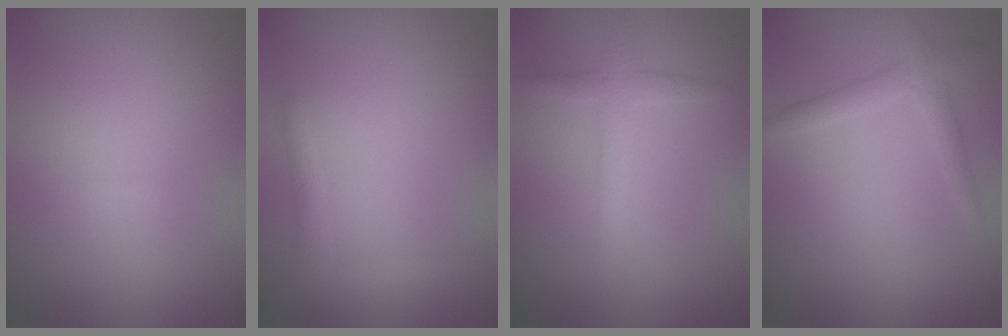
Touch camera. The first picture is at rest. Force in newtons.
{"total": 1.8, "press": 1.8, "slide": 0.2}
{"total": 1.9, "press": 1.9, "slide": 0.0}
{"total": 2.0, "press": 2.0, "slide": 0.1}